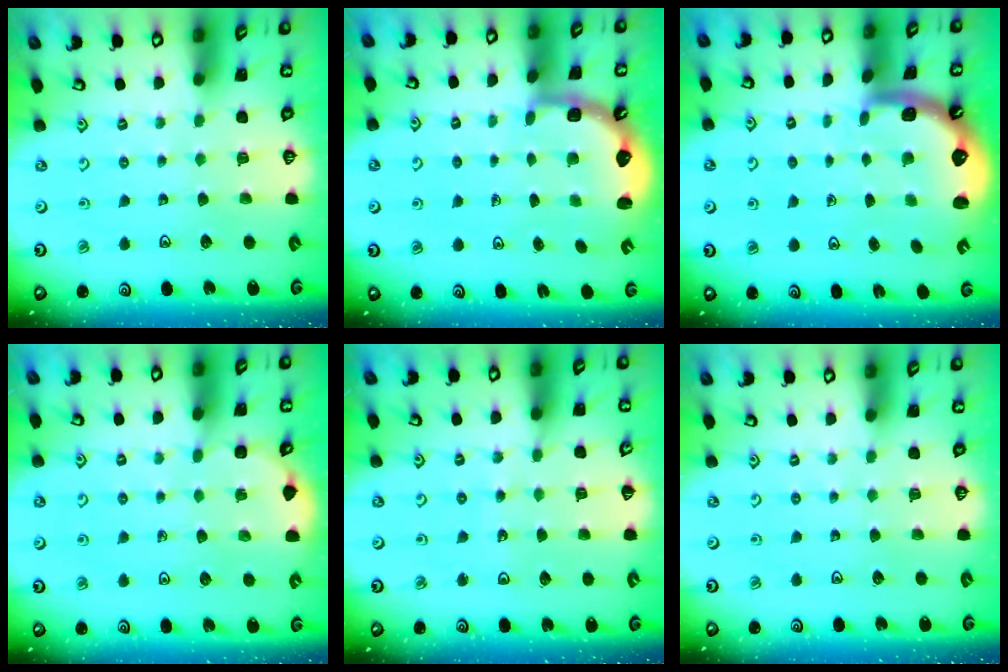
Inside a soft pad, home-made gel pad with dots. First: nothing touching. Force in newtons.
{"total": 2.6, "press": 2.2, "slide": 1.4}
{"total": 1.5, "press": 1.4, "slide": 0.6}
{"total": 2.6, "press": 2.6, "slide": 0.3}
{"total": 4.0, "press": 4.0, "slide": 0.5}
{"total": 0.0}